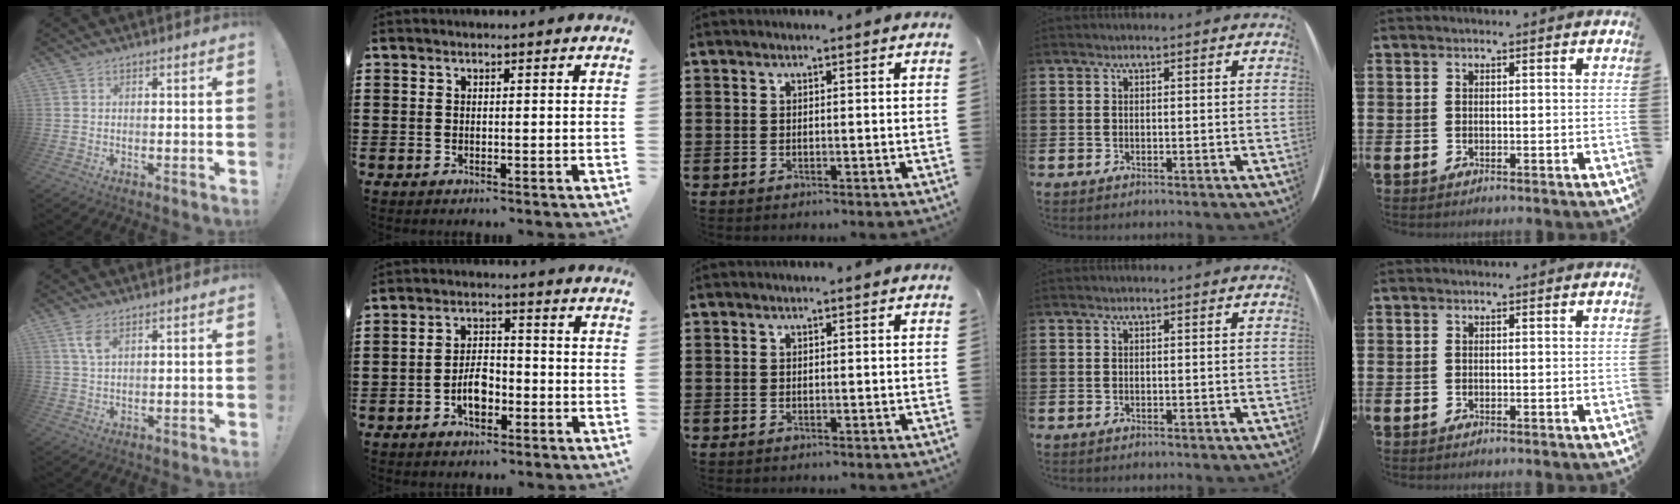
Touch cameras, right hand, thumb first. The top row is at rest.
{"thumb": {"total": 4.6, "force": [2.3, 2.0, 3.5], "torque": [-0.069, -0.003, 0.041]}, "index": {"total": 5.0, "force": [-2.1, 2.7, 3.7], "torque": [-0.071, -0.001, -0.043]}}